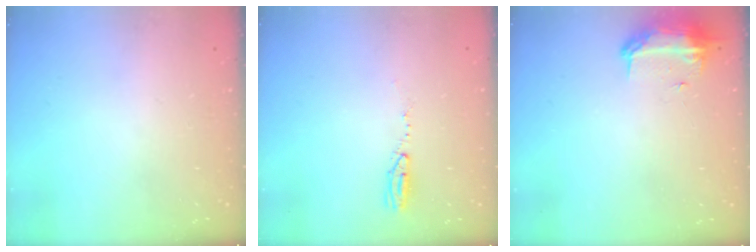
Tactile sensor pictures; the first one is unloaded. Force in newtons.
{"total": 3.9, "press": 3.2, "slide": 2.2}
{"total": 8.7, "press": 8.5, "slide": 1.8}